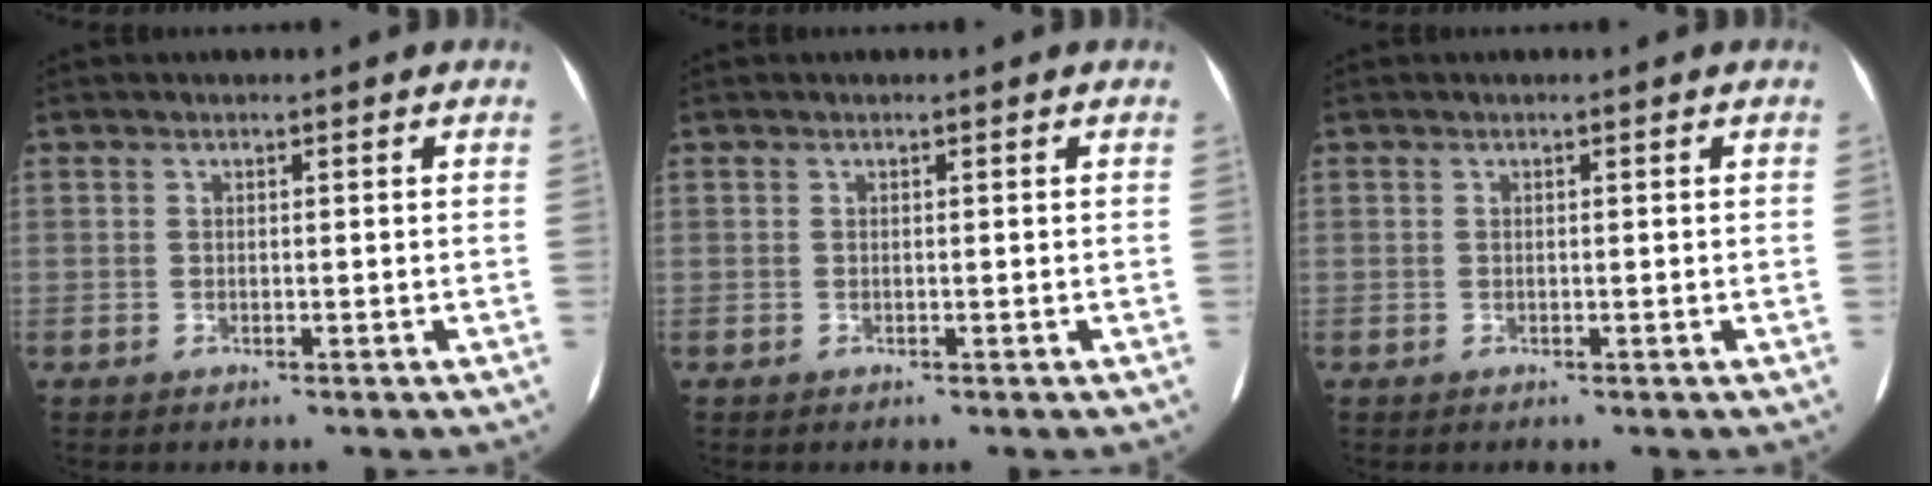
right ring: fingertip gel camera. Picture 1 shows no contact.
{"total": 0.0}
{"total": 0.0}